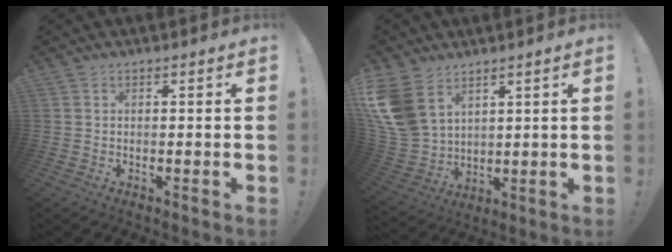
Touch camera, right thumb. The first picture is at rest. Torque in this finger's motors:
{"motor_torque": [1.40, 3.60, 1.49, 1.27, 0.25]}